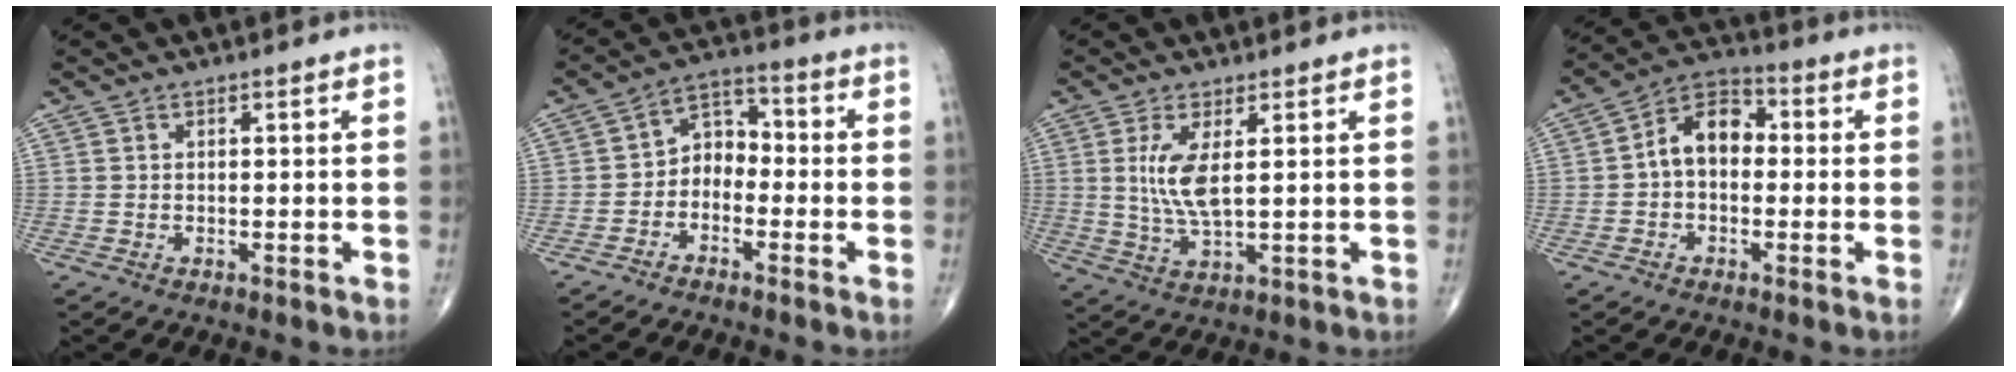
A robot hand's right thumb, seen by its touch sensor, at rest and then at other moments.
{"total": 6.3, "force": [-1.9, 4.7, 3.7], "torque": [-0.036, 0.037, -0.052]}
{"total": 6.9, "force": [1.5, 2.1, 6.4], "torque": [-0.141, -0.018, 0.038]}
{"total": 8.8, "force": [-0.2, 6.0, 6.4], "torque": [-0.087, 0.032, -0.018]}